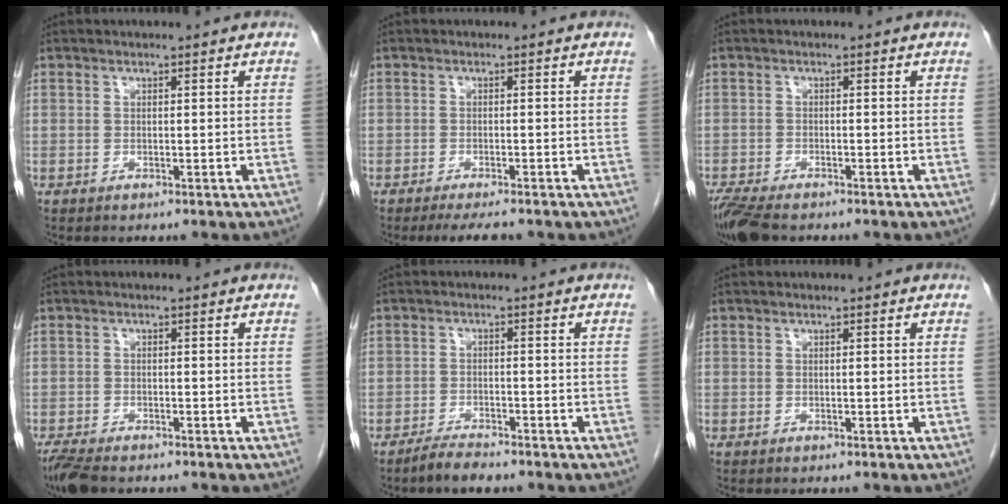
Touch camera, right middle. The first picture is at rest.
{"total": 4.3, "force": [-3.5, 0.6, 2.4], "torque": [-0.034, -0.009, -0.053]}
{"total": 5.7, "force": [-4.7, 1.3, 2.9], "torque": [-0.061, -0.018, -0.084]}
{"total": 4.0, "force": [-3.4, 0.8, 2.0], "torque": [-0.044, -0.015, -0.060]}
{"total": 3.2, "force": [-2.8, 0.5, 1.5], "torque": [-0.036, -0.007, -0.051]}
{"total": 0.0}